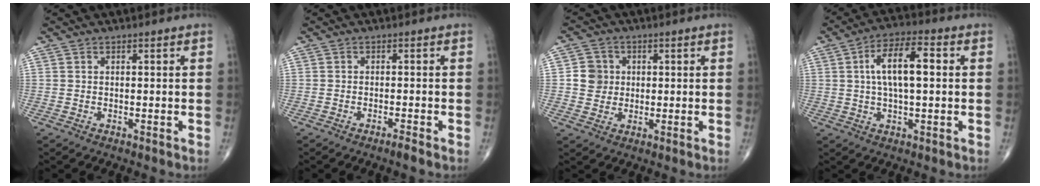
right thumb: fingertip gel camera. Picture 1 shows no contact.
{"total": 1.4, "force": [-1.1, -0.2, 0.8], "torque": [-0.021, 0.003, -0.023]}
{"total": 4.9, "force": [0.6, 4.6, 1.4], "torque": [0.001, 0.004, 0.006]}
{"total": 10.2, "force": [1.5, 3.9, 9.3], "torque": [-0.161, 0.019, 0.020]}